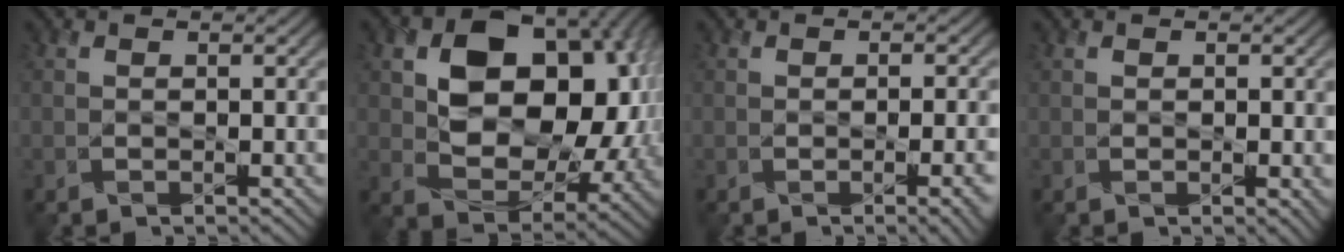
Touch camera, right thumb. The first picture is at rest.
{"total": 15.8, "force": [2.3, 10.8, 11.4], "torque": [-0.196, -0.013, 0.055]}
{"total": 4.0, "force": [-1.0, 1.2, 3.7], "torque": [-0.045, -0.005, -0.007]}
{"total": 1.1, "force": [0.2, 0.4, 1.0], "torque": [-0.015, -0.003, 0.008]}